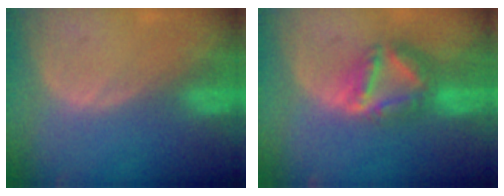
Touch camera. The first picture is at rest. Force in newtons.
{"total": 7.6, "press": 6.7, "slide": 3.7}